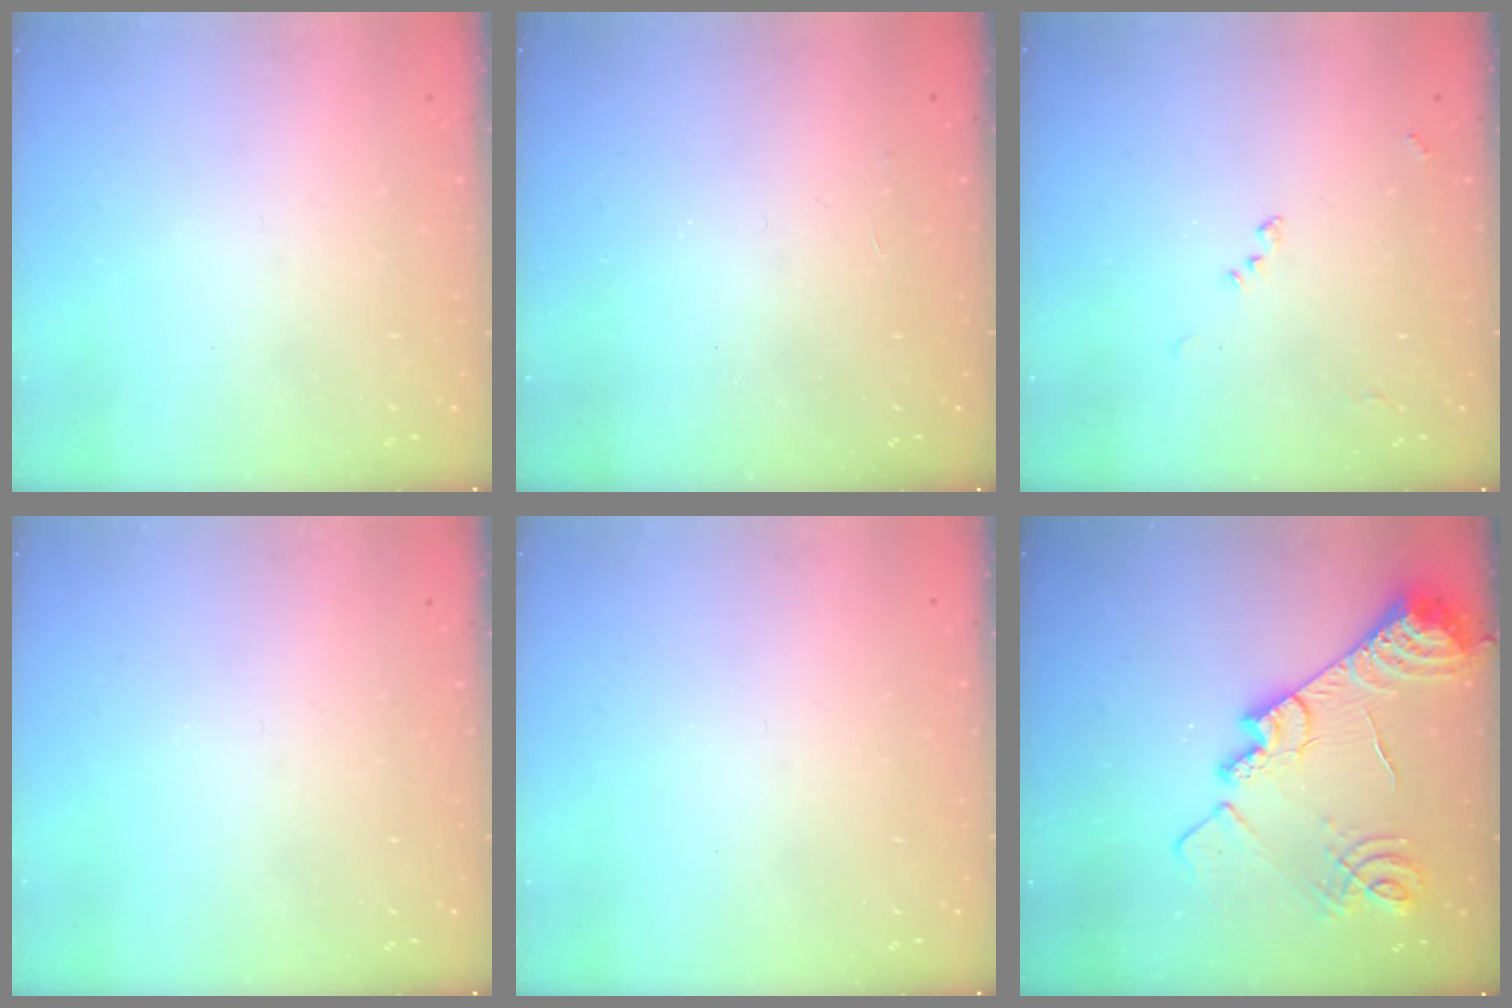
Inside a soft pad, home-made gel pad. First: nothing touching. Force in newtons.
{"total": 2.2, "press": 2.2, "slide": 0.4}
{"total": 8.6, "press": 8.6, "slide": 0.7}
{"total": 0.0}
{"total": 0.0}
{"total": 18.9, "press": 18.9, "slide": 1.6}